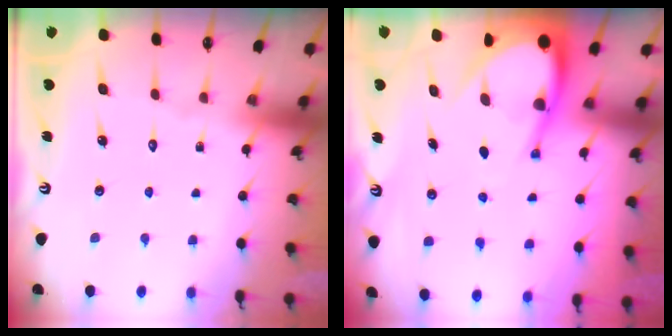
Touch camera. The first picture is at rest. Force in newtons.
{"total": 8.7, "press": 8.7, "slide": 1.1}